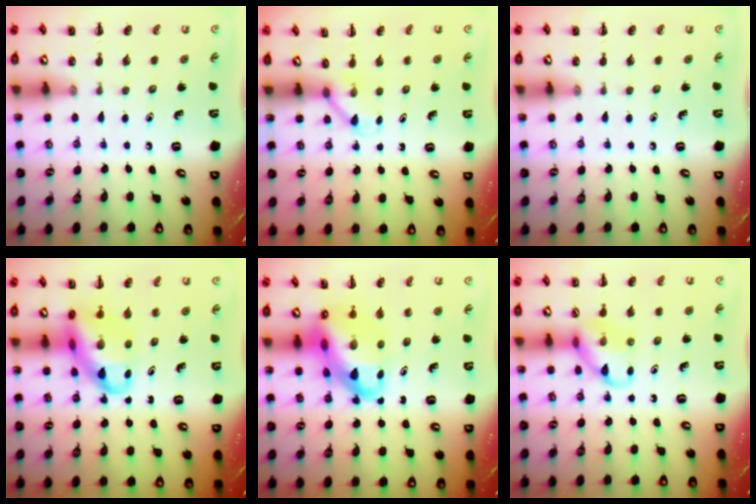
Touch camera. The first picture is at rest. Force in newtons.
{"total": 2.8, "press": 2.7, "slide": 0.9}
{"total": 0.0}
{"total": 10.7, "press": 10.3, "slide": 2.7}
{"total": 12.8, "press": 12.4, "slide": 3.2}
{"total": 11.7, "press": 11.6, "slide": 1.1}